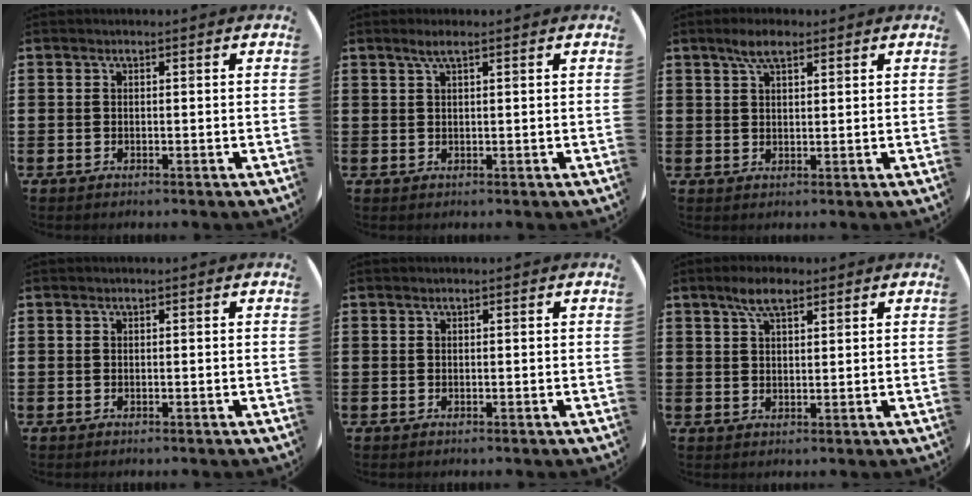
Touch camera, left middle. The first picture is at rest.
{"total": 1.8, "force": [1.0, 0.1, 1.5], "torque": [-0.030, 0.003, 0.017]}
{"total": 4.0, "force": [2.7, 1.4, 2.6], "torque": [-0.048, 0.004, 0.047]}
{"total": 0.0}
{"total": 0.0}
{"total": 4.5, "force": [3.0, 1.6, 2.9], "torque": [-0.054, 0.004, 0.052]}